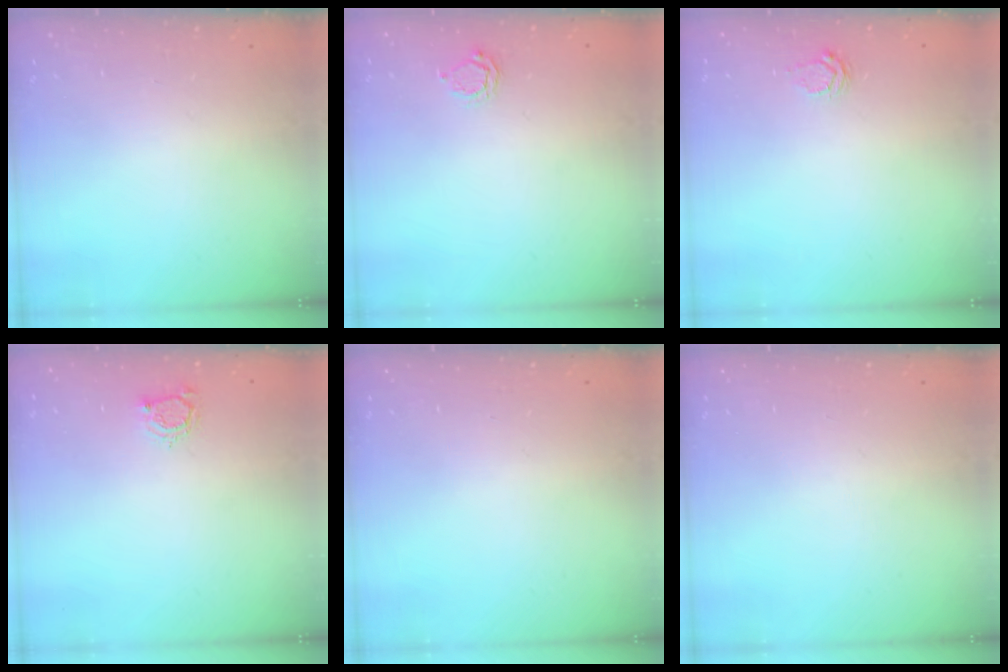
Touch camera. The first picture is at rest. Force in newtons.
{"total": 3.8, "press": 3.8, "slide": 0.7}
{"total": 2.6, "press": 2.6, "slide": 0.3}
{"total": 4.0, "press": 4.0, "slide": 0.5}
{"total": 0.0}
{"total": 0.0}